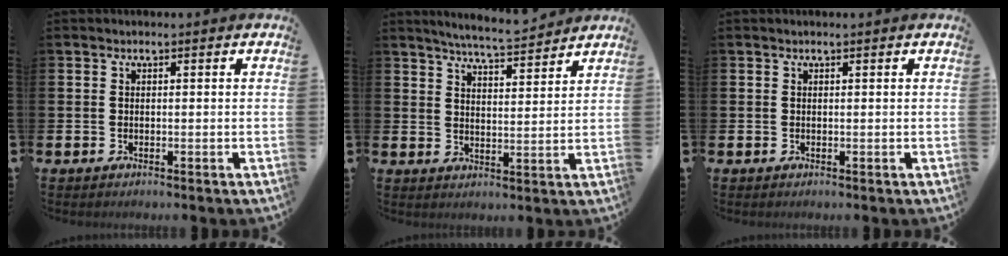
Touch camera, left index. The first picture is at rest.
{"total": 5.9, "force": [5.8, -0.1, 1.1], "torque": [-0.036, -0.033, 0.102]}
{"total": 0.0}